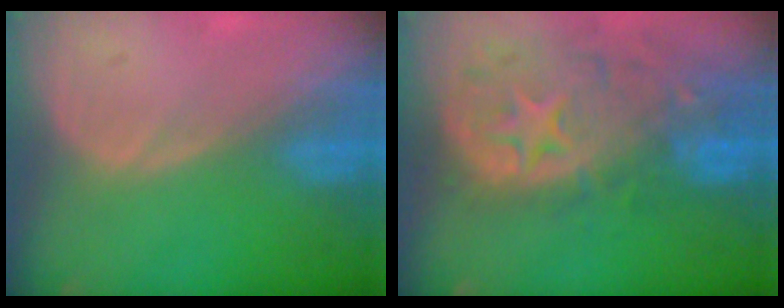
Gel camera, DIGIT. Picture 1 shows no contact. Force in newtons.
{"total": 13.4, "press": 11.1, "slide": 7.5}